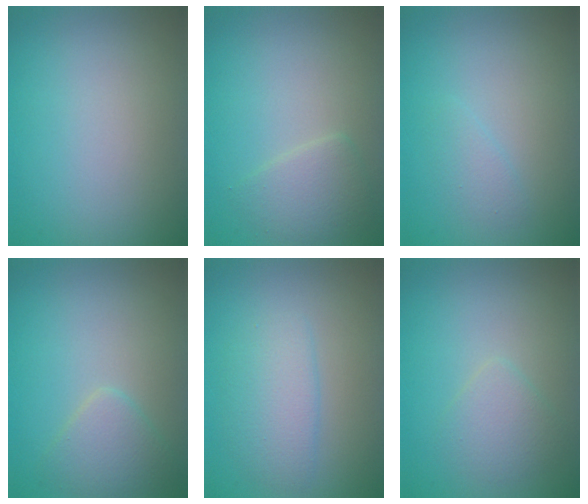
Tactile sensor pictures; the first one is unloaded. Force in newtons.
{"total": 2.3, "press": 2.3, "slide": 0.1}
{"total": 1.1, "press": 1.1, "slide": 0.1}
{"total": 2.3, "press": 2.2, "slide": 0.2}
{"total": 2.9, "press": 2.9, "slide": 0.0}
{"total": 2.0, "press": 1.9, "slide": 0.1}